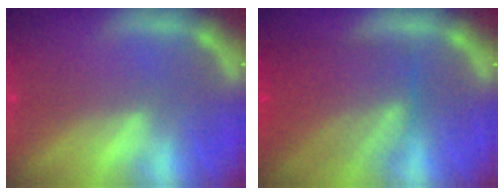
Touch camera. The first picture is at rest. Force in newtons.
{"total": 8.6}